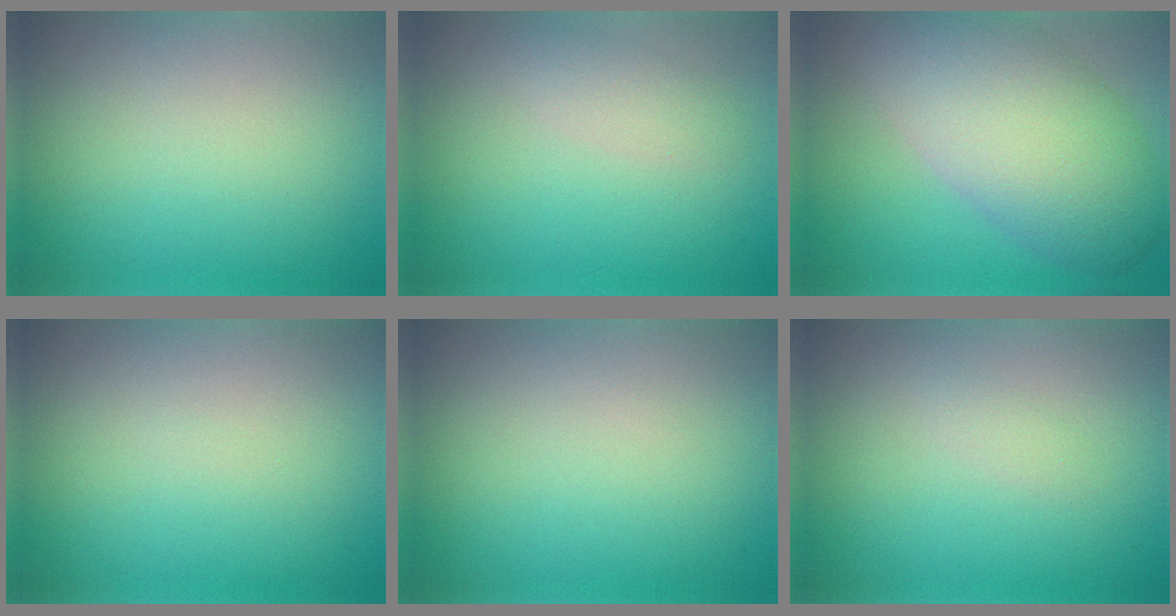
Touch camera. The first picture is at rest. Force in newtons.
{"total": 1.6, "press": 1.6, "slide": 0.1}
{"total": 10.1, "press": 10.0, "slide": 0.9}
{"total": 0.0}
{"total": 0.0}
{"total": 0.7, "press": 0.7, "slide": 0.0}